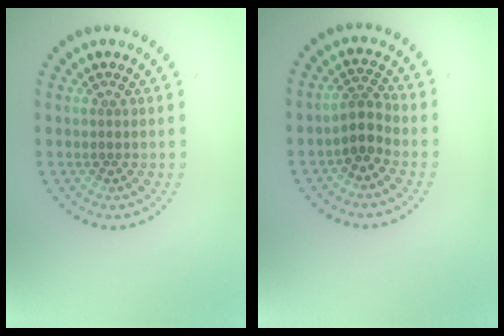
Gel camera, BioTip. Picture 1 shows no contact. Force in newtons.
{"total": 2.2, "press": 1.8, "slide": 1.3}